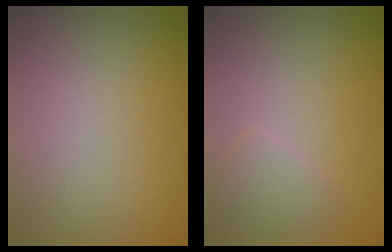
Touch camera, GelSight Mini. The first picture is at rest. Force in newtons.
{"total": 1.5, "press": 1.5, "slide": 0.1}